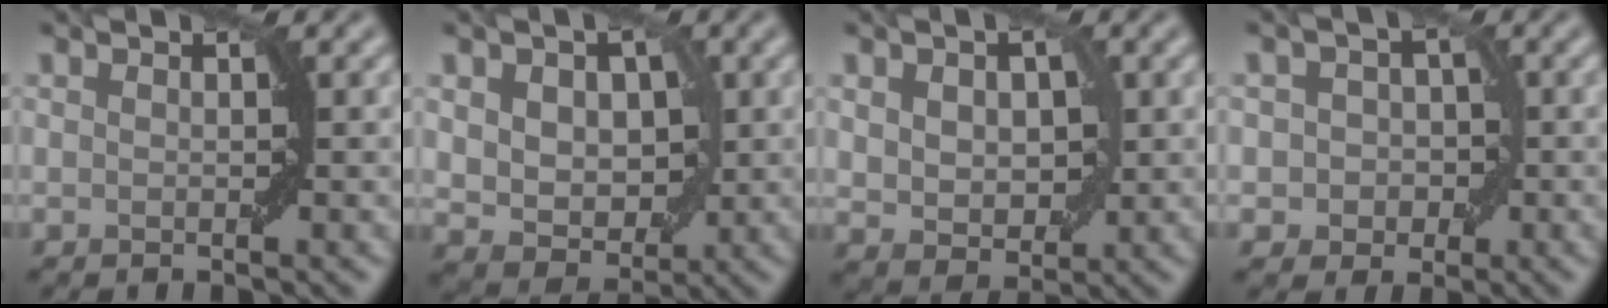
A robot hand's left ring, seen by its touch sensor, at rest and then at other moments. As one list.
[{"total": 5.6, "force": [0.8, 4.1, 3.7], "torque": [-0.050, -0.001, 0.016]}, {"total": 4.2, "force": [0.7, 2.9, 3.0], "torque": [-0.051, -0.004, 0.016]}, {"total": 2.9, "force": [-0.1, 2.7, 1.2], "torque": [0.003, 0.008, -0.017]}]